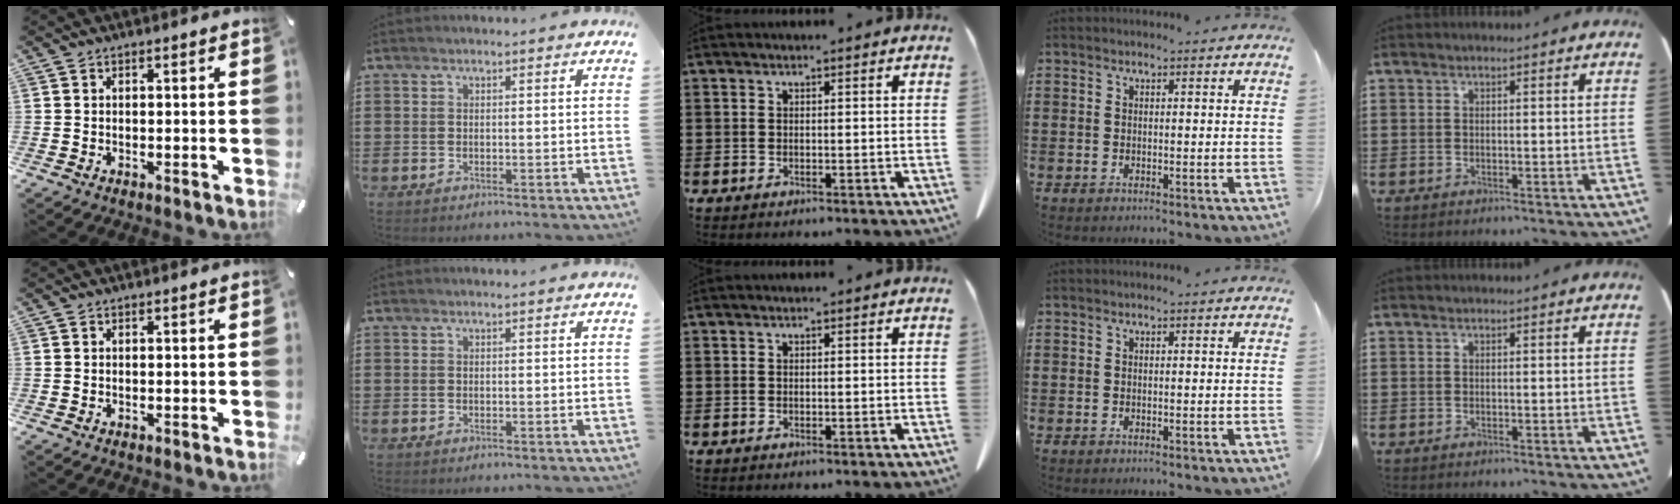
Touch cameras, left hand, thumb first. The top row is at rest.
{}